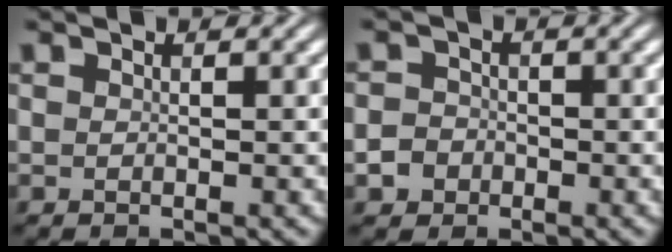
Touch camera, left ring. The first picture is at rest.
{"total": 2.1, "force": [-1.4, 1.5, 0.2], "torque": [0.009, 0.006, -0.022]}